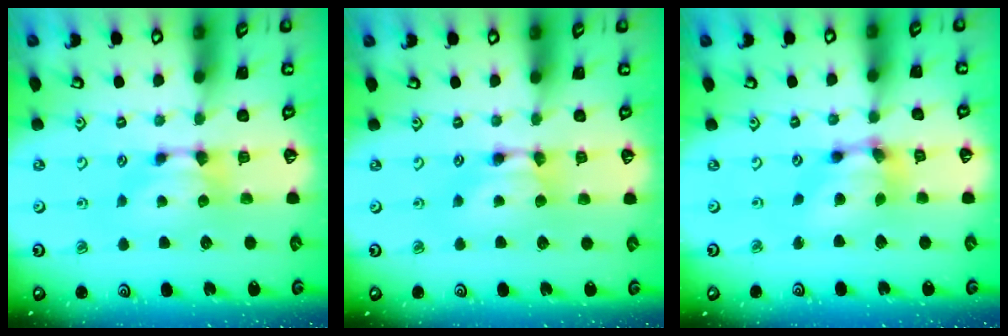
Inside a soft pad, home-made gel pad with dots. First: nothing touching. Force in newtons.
{"total": 1.8, "press": 1.8, "slide": 0.1}
{"total": 6.2, "press": 5.7, "slide": 2.5}